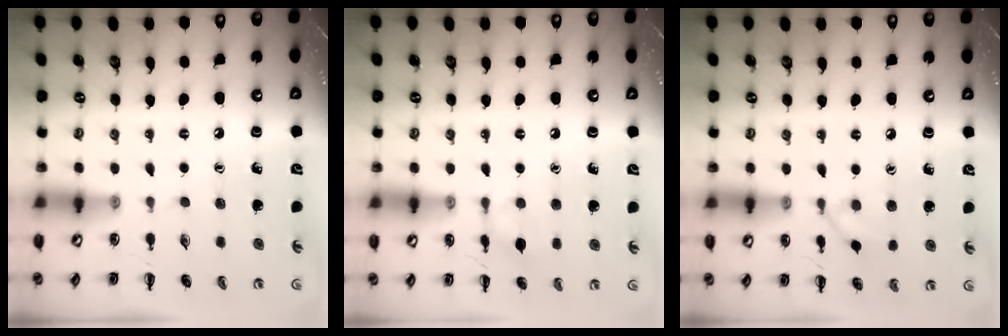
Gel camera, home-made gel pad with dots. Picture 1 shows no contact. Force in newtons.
{"total": 5.5, "press": 5.3, "slide": 1.4}
{"total": 5.3, "press": 5.1, "slide": 1.7}